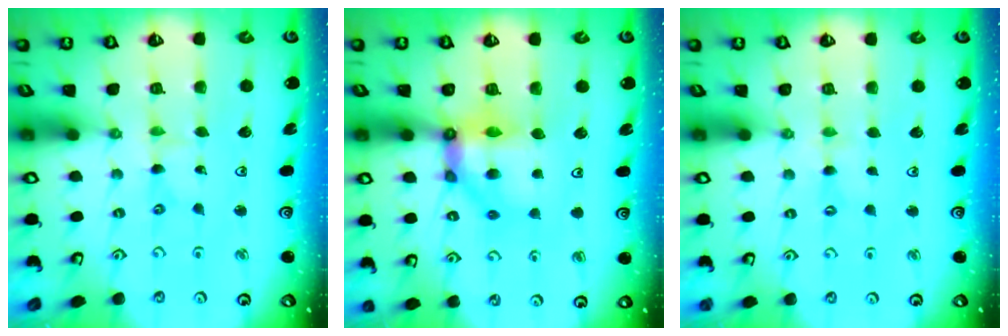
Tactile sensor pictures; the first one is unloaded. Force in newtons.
{"total": 10.4, "press": 10.4, "slide": 1.2}
{"total": 1.8, "press": 1.8, "slide": 0.4}